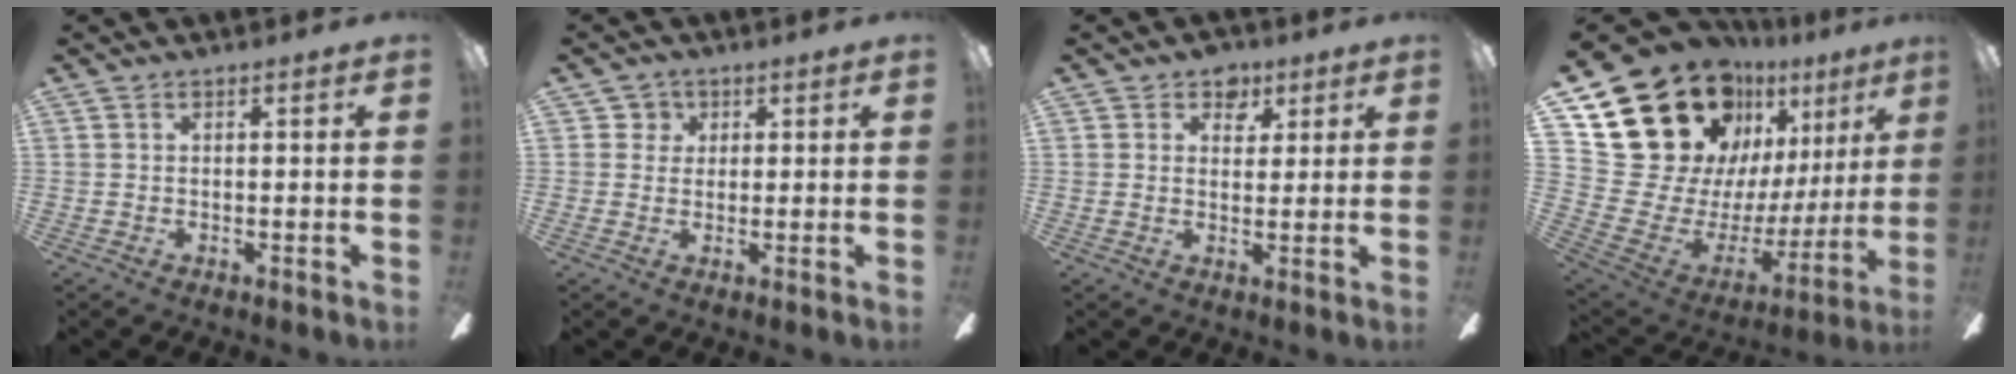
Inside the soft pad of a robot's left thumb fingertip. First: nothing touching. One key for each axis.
{"total": 3.3, "fx": 1.3, "fy": 2.9, "fz": 0.7, "tx": -0.014, "ty": 0.009, "tz": 0.021}
{"total": 4.7, "fx": 3.1, "fy": 3.3, "fz": 1.2, "tx": 0.003, "ty": -0.012, "tz": 0.050}
{"total": 25.1, "fx": 15.8, "fy": 16.5, "fz": 10.4, "tx": -0.183, "ty": -0.114, "tz": 0.323}